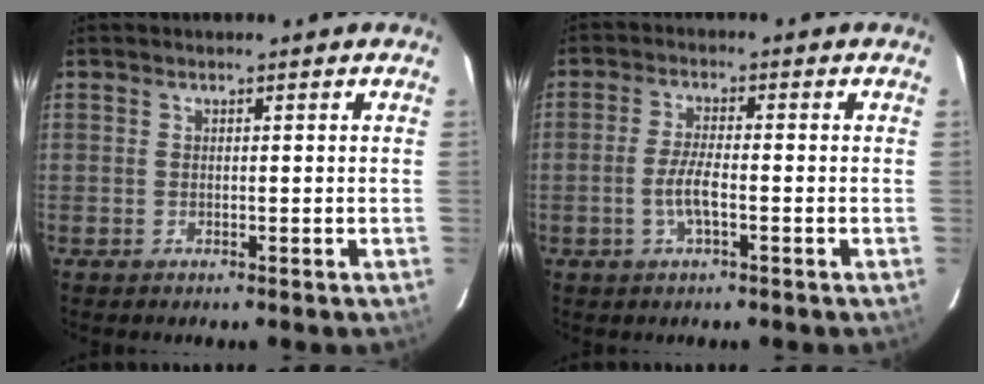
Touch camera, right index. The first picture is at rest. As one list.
[{"total": 4.6, "force": [-1.5, 1.0, 4.2], "torque": [-0.087, -0.001, -0.030]}]